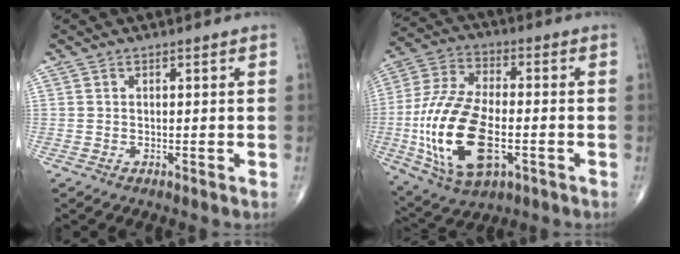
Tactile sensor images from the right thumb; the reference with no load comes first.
{"total": 20.3, "force": [-4.3, 10.3, 17.0], "torque": [-0.352, 0.009, -0.070]}